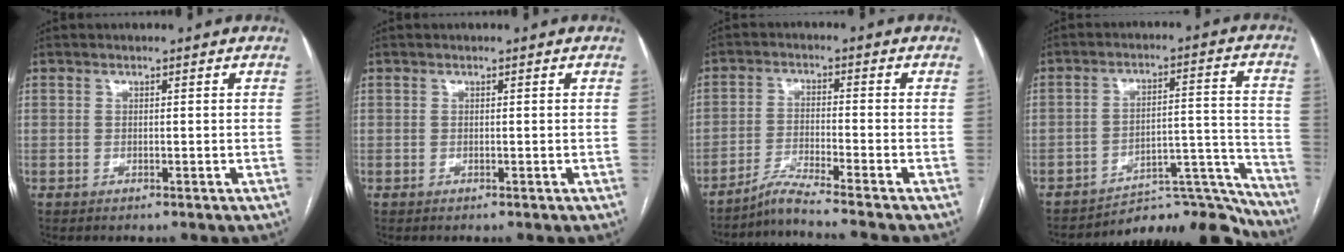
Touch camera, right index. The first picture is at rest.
{"total": 0.0}
{"total": 6.2, "force": [-5.4, -2.3, 2.0], "torque": [-0.039, -0.026, -0.100]}
{"total": 17.4, "force": [-17.1, 2.2, 1.8], "torque": [0.006, 0.054, -0.239]}